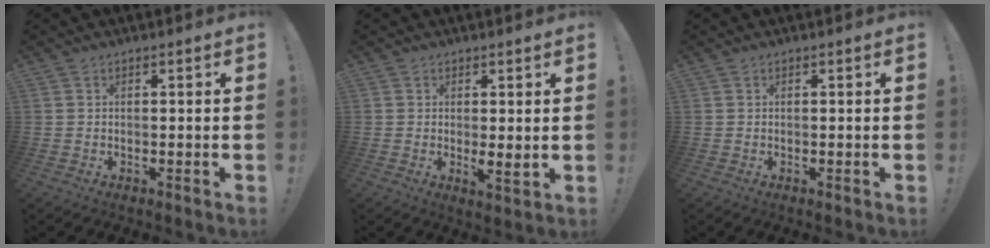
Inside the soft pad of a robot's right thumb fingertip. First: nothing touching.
{"total": 3.1, "force": [1.5, 0.7, 2.7], "torque": [-0.031, -0.021, 0.025]}
{"total": 0.0}